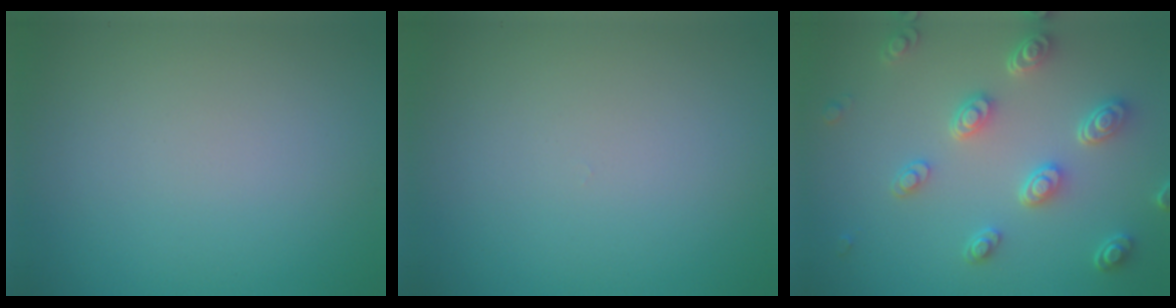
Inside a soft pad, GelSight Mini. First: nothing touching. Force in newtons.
{"total": 0.0}
{"total": 4.6, "press": 3.6, "slide": 2.8}